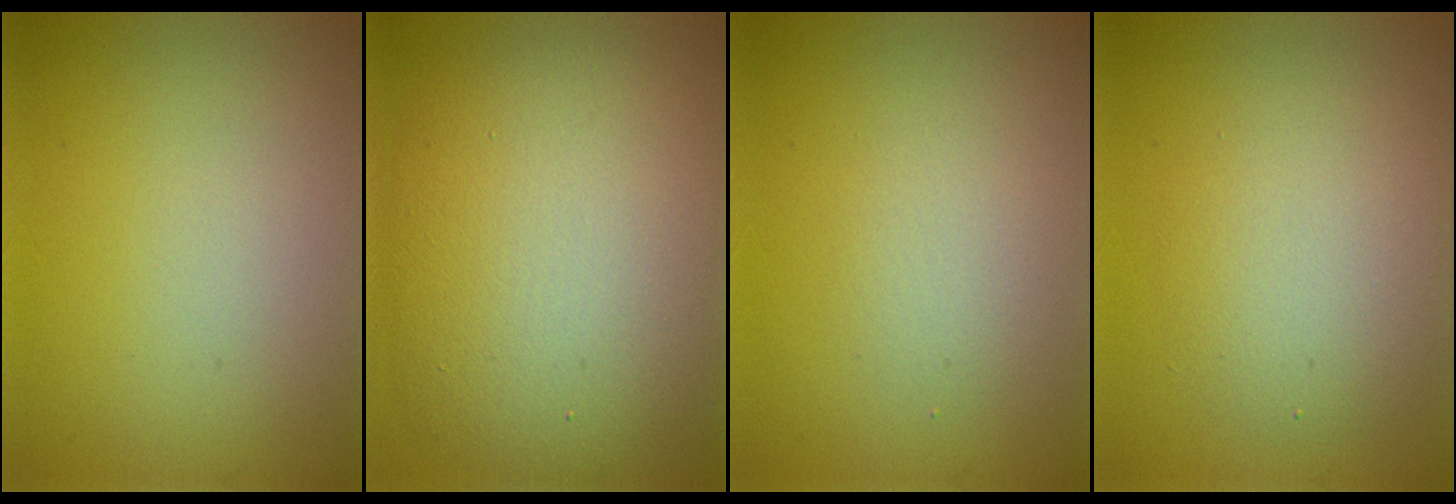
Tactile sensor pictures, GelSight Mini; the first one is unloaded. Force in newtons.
{"total": 13.9, "press": 13.9, "slide": 0.3}
{"total": 1.9, "press": 1.9, "slide": 0.1}
{"total": 4.0, "press": 4.0, "slide": 0.1}